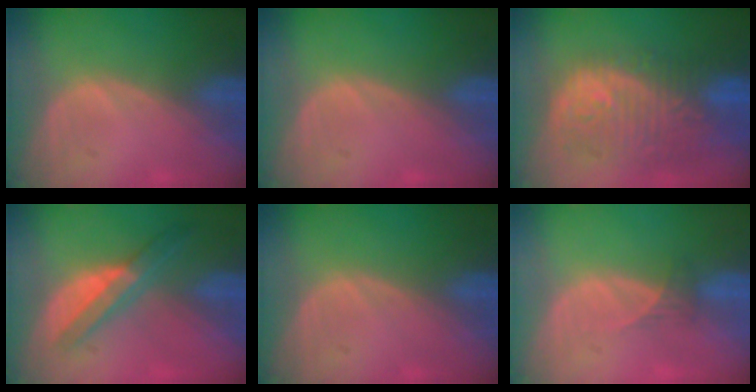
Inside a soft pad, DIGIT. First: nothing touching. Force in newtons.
{"total": 0.0}
{"total": 11.8, "press": 10.6, "slide": 5.1}
{"total": 6.4, "press": 5.6, "slide": 3.2}
{"total": 0.0}
{"total": 1.6, "press": 1.3, "slide": 0.9}